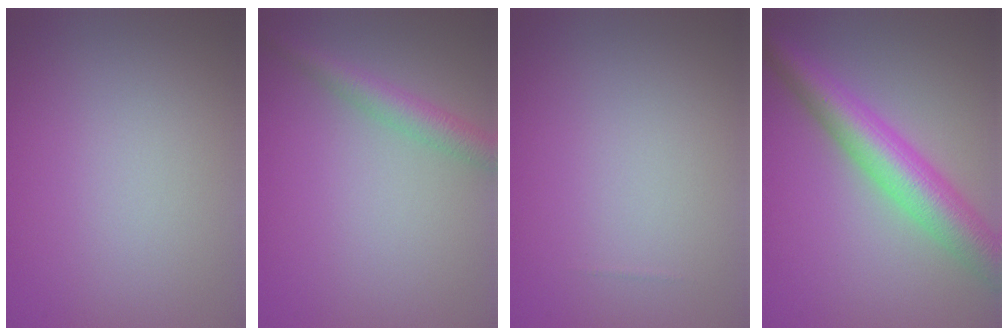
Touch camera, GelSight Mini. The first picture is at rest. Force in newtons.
{"total": 2.8, "press": 2.8, "slide": 0.2}
{"total": 0.0}
{"total": 6.6, "press": 6.6, "slide": 0.1}